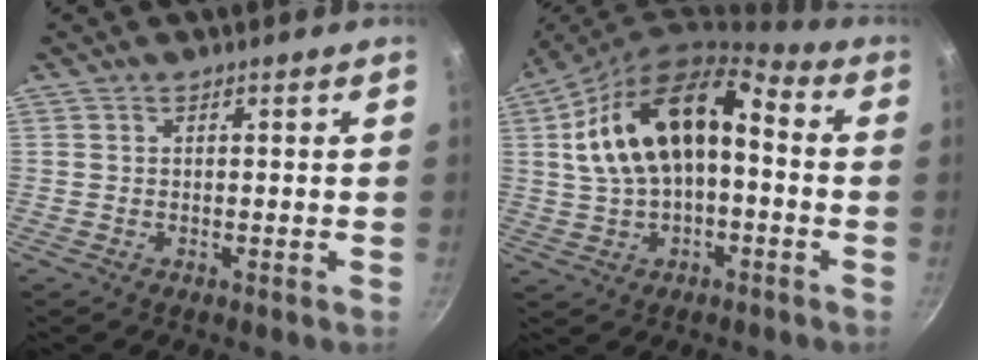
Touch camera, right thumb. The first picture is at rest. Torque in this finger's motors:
{"motor_torque": [-0.10, 1.76, 0.17, 0.02, 0.59]}